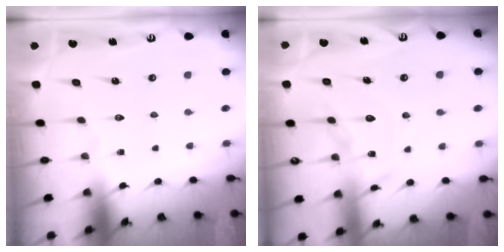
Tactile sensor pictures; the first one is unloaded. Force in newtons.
{"total": 12.2, "press": 12.2, "slide": 1.1}